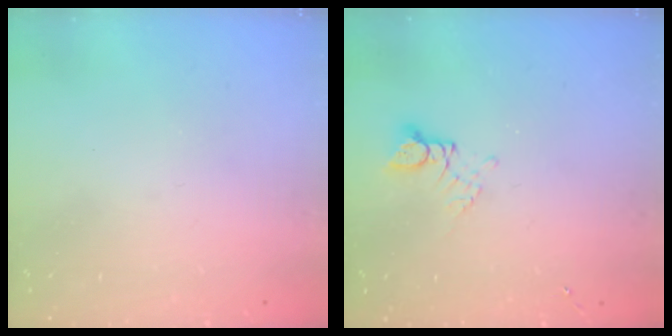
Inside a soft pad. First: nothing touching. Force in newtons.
{"total": 2.9, "press": 2.8, "slide": 0.4}